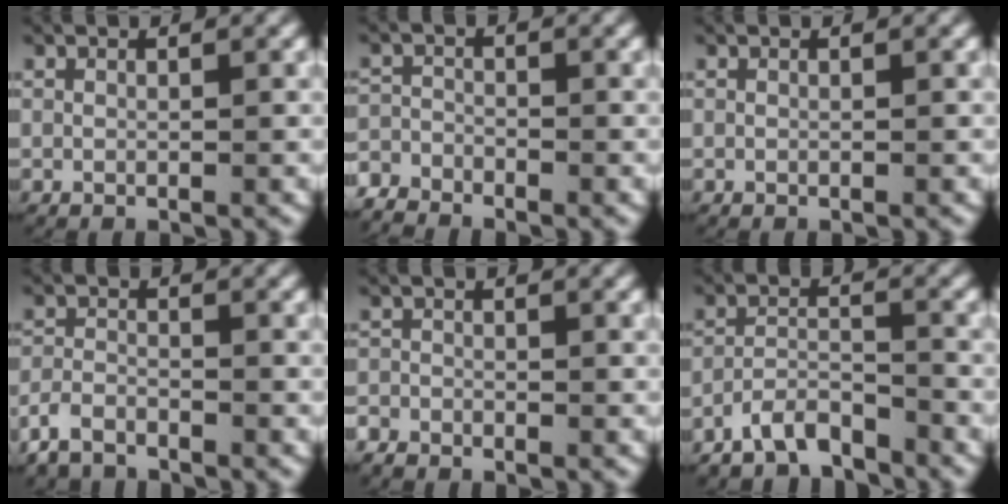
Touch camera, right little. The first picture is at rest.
{"total": 3.4, "force": [-2.7, 2.0, 0.4], "torque": [-0.021, -0.017, -0.049]}
{"total": 0.0}
{"total": 3.4, "force": [-2.8, 1.7, 0.8], "torque": [-0.031, -0.011, -0.049]}
{"total": 2.0, "force": [-1.5, 1.3, 0.1], "torque": [-0.013, -0.011, -0.028]}
{"total": 5.7, "force": [-5.2, 2.0, 1.3], "torque": [-0.024, -0.012, -0.093]}